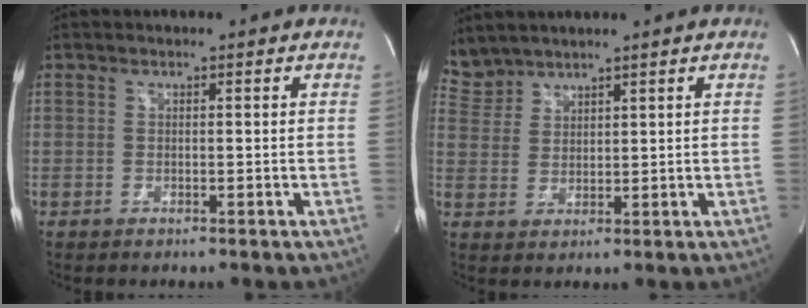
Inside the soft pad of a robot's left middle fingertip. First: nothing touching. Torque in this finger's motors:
{"motor_torque": [-0.19, -0.09, -0.18, -0.04]}